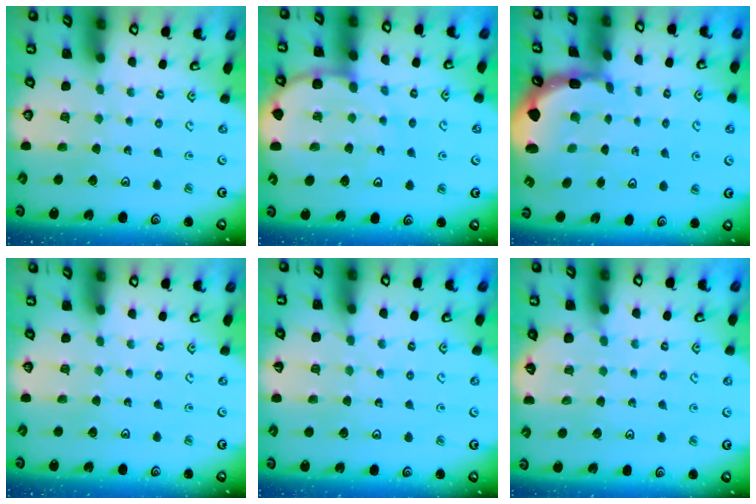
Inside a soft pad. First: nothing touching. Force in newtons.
{"total": 9.3, "press": 9.3, "slide": 1.1}
{"total": 2.5, "press": 2.4, "slide": 0.9}
{"total": 0.0}
{"total": 5.4, "press": 5.4, "slide": 0.9}
{"total": 4.9, "press": 4.4, "slide": 2.1}